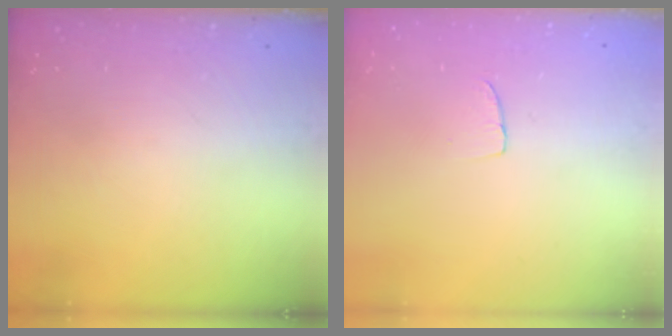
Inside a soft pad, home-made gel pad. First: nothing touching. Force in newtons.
{"total": 3.7, "press": 3.7, "slide": 0.2}